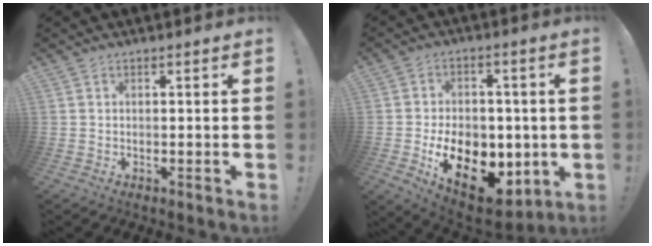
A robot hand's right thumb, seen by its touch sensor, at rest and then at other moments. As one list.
[{"total": 17.2, "force": [-4.6, 11.9, 11.5], "torque": [-0.167, 0.018, -0.061]}]